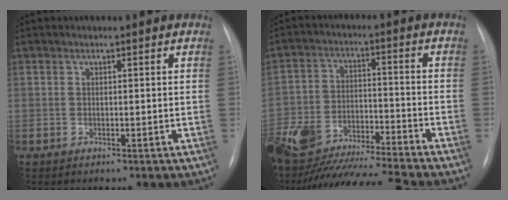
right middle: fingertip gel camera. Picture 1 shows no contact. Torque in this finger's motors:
{"motor_torque": [1.10, -1.04, 0.62, 0.21]}